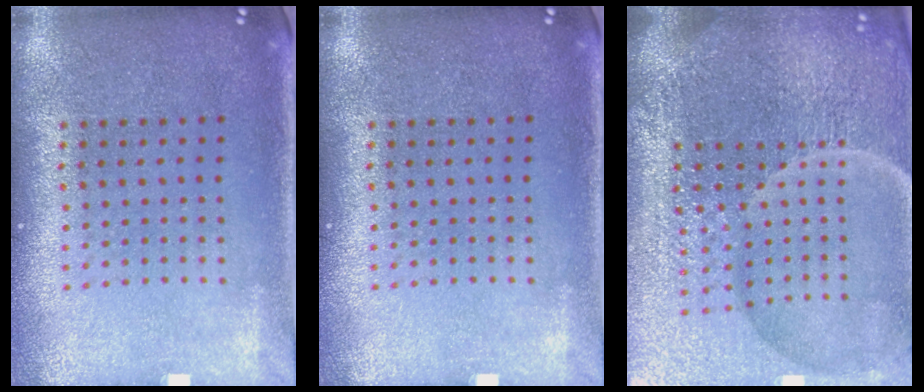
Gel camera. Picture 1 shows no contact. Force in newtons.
{"total": 0.0}
{"total": 7.0, "press": 6.2, "slide": 3.3}